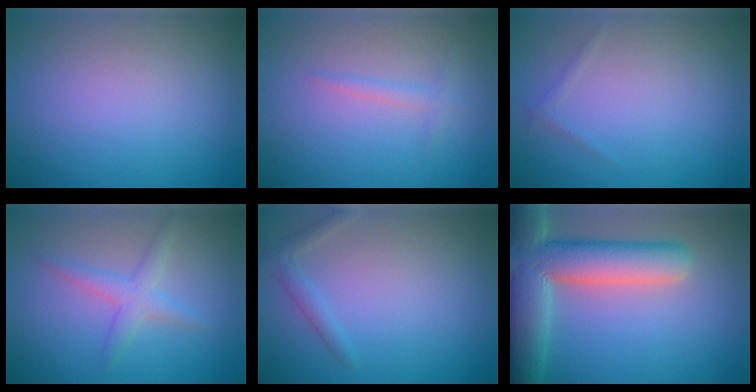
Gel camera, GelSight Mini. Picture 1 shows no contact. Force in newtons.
{"total": 1.1, "press": 1.1, "slide": 0.0}
{"total": 0.6, "press": 0.6, "slide": 0.0}
{"total": 2.4, "press": 2.4, "slide": 0.0}
{"total": 1.4, "press": 1.4, "slide": 0.0}
{"total": 9.7, "press": 9.6, "slide": 1.2}